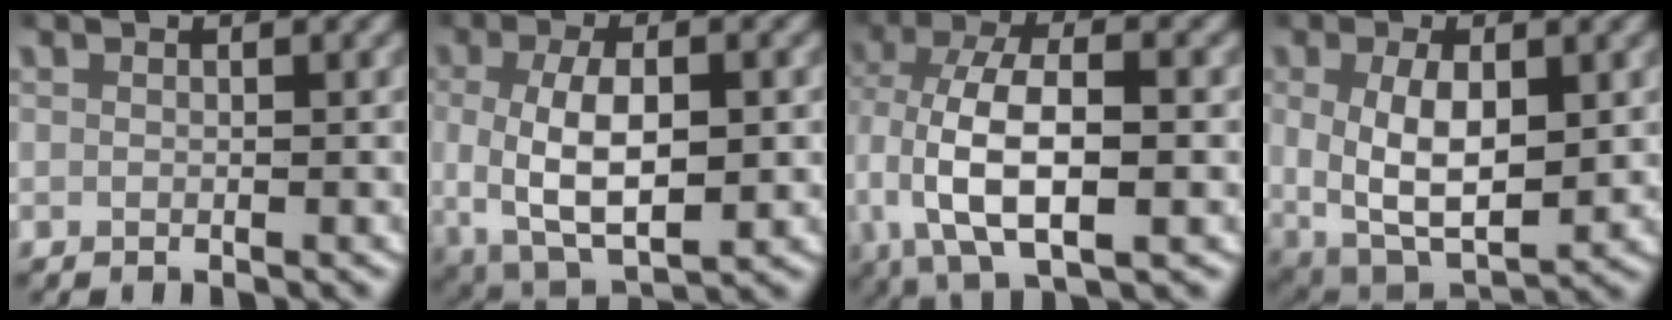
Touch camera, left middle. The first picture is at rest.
{"total": 8.4, "force": [-0.9, 5.1, 6.6], "torque": [-0.149, -0.023, 0.005]}
{"total": 8.1, "force": [-0.6, 4.3, 6.9], "torque": [-0.156, -0.017, 0.000]}
{"total": 8.4, "force": [-1.0, 5.8, 6.0], "torque": [-0.132, -0.041, 0.008]}